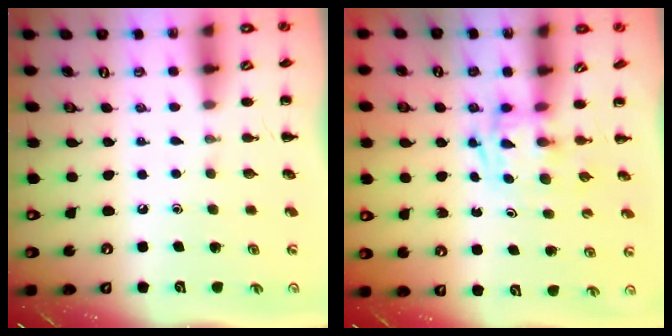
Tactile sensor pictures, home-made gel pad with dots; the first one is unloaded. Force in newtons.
{"total": 2.9, "press": 2.9, "slide": 0.1}